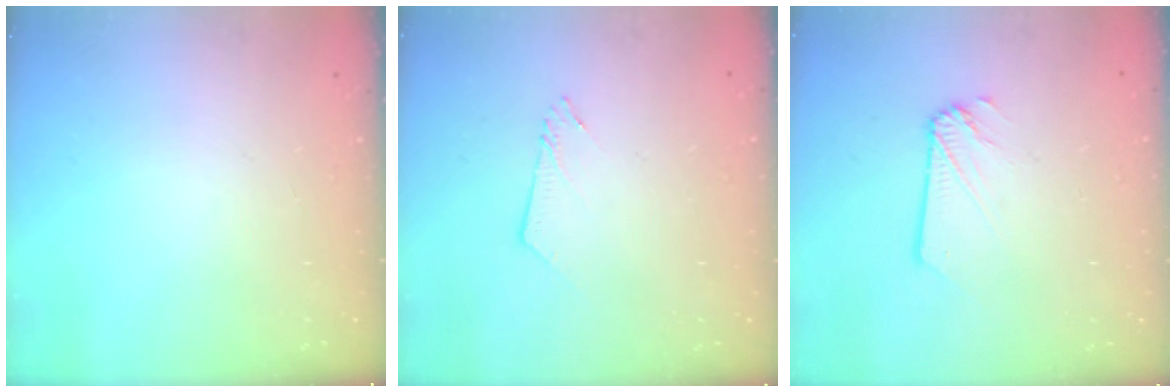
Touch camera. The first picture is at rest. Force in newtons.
{"total": 4.2, "press": 4.2, "slide": 0.2}
{"total": 1.2, "press": 1.2, "slide": 0.1}